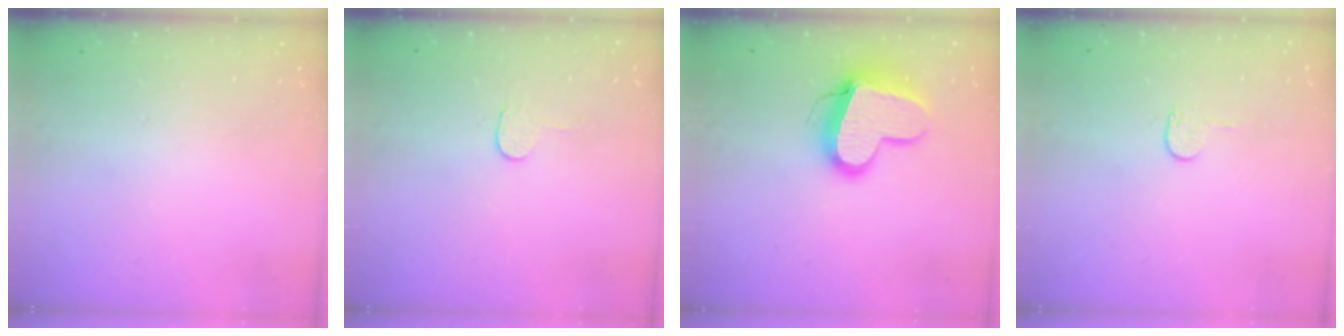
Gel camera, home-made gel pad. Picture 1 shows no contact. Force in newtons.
{"total": 2.3, "press": 2.3, "slide": 0.2}
{"total": 13.3, "press": 13.2, "slide": 1.3}
{"total": 4.0, "press": 4.0, "slide": 0.3}